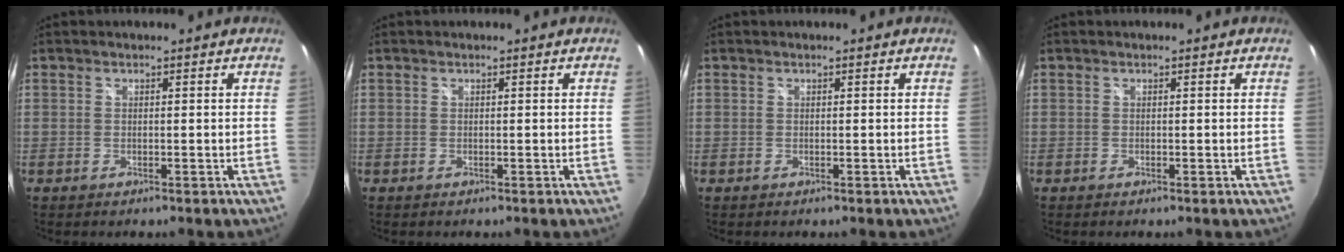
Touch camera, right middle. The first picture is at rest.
{"total": 0.0}
{"total": 0.0}
{"total": 0.0}